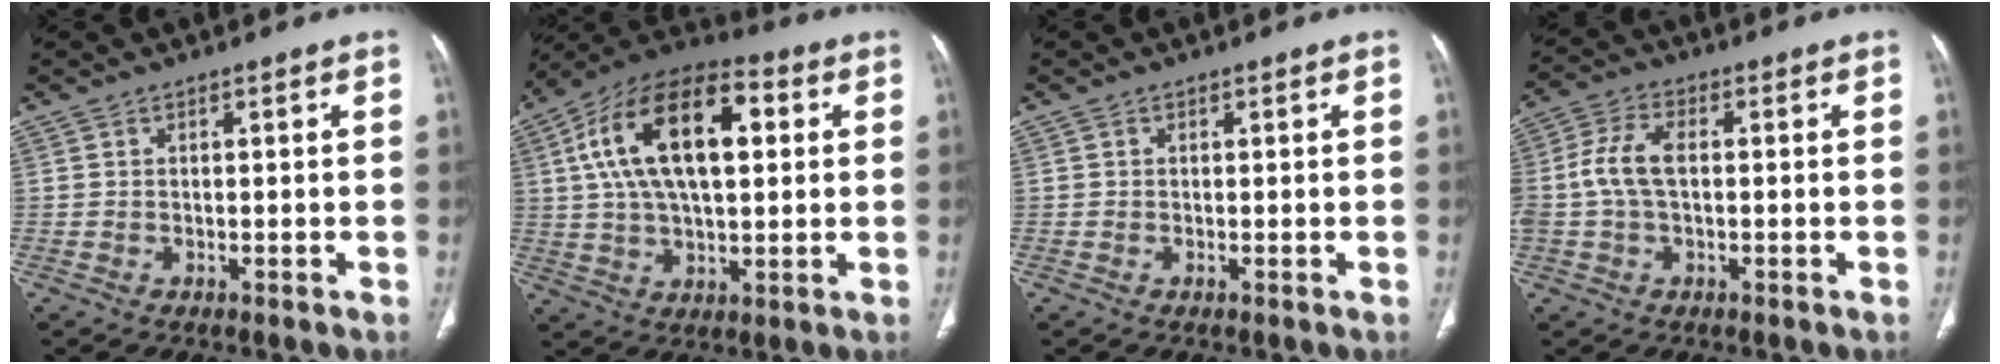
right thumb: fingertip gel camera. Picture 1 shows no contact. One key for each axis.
{"total": 20.7, "fx": 4.7, "fy": 10.7, "fz": 17.0, "tx": -0.284, "ty": 0.018, "tz": 0.068}
{"total": 0.0}
{"total": 7.6, "fx": 0.0, "fy": 4.3, "fz": 6.2, "tx": -0.142, "ty": 0.021, "tz": -0.004}